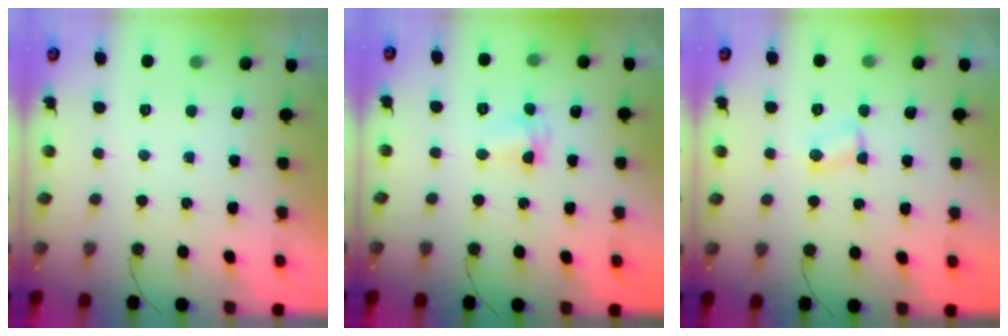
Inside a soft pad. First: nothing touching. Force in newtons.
{"total": 2.6, "press": 2.6, "slide": 0.6}
{"total": 2.4, "press": 2.4, "slide": 0.4}